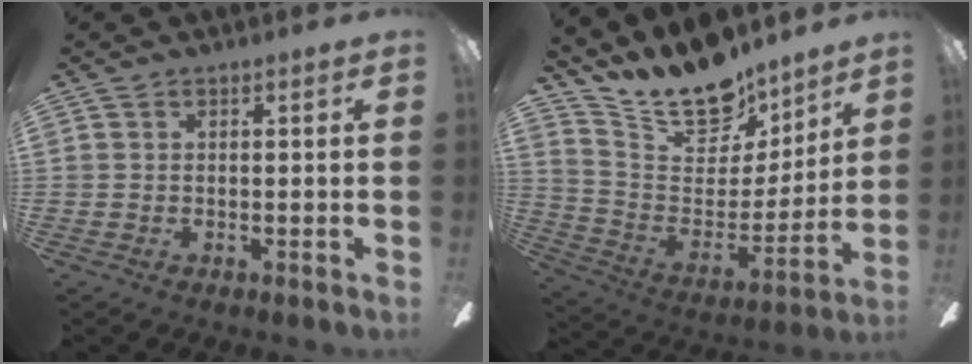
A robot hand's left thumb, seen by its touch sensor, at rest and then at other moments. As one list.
[{"total": 16.8, "force": [13.8, 7.6, 6.0], "torque": [-0.125, -0.098, 0.251]}]